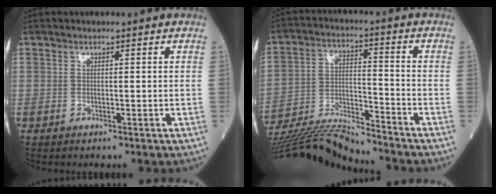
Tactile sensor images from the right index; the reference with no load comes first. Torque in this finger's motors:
{"motor_torque": [-0.01, -0.31, 0.16, 0.09]}